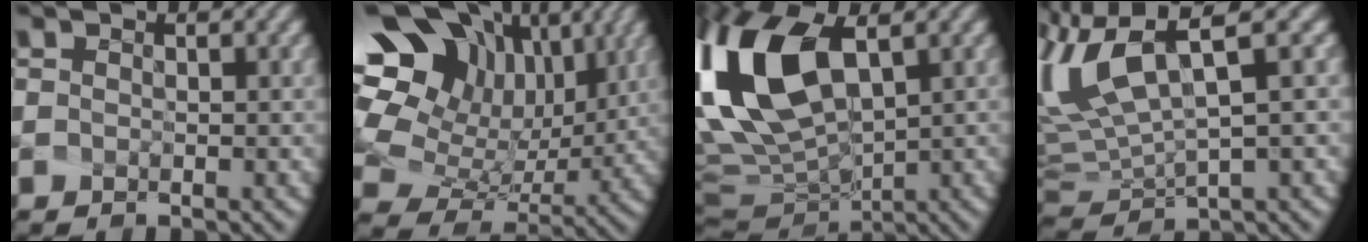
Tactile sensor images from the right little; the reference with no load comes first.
{"total": 18.1, "force": [7.7, 12.6, 10.5], "torque": [-0.259, 0.022, 0.170]}
{"total": 12.7, "force": [2.4, 6.3, 10.8], "torque": [-0.279, -0.021, 0.071]}
{"total": 7.8, "force": [3.1, 1.6, 6.9], "torque": [-0.185, -0.003, 0.092]}